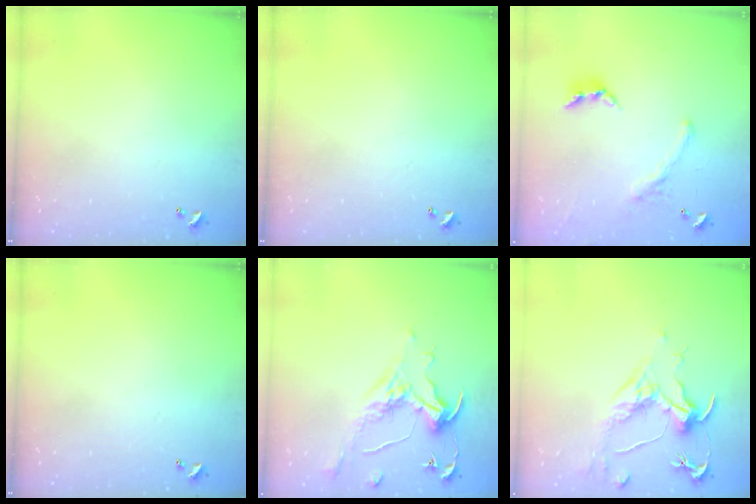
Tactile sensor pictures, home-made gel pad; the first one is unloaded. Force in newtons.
{"total": 0.0}
{"total": 1.2, "press": 0.5, "slide": 1.1}
{"total": 0.0}
{"total": 0.8, "press": 0.7, "slide": 0.5}
{"total": 1.7, "press": 1.5, "slide": 0.9}